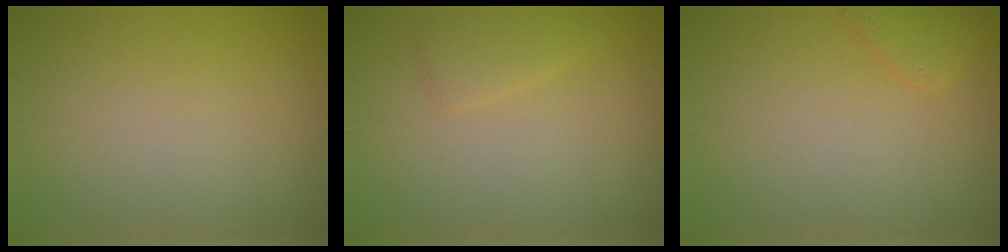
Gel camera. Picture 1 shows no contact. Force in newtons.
{"total": 1.4, "press": 1.4, "slide": 0.2}
{"total": 1.6, "press": 1.6, "slide": 0.2}